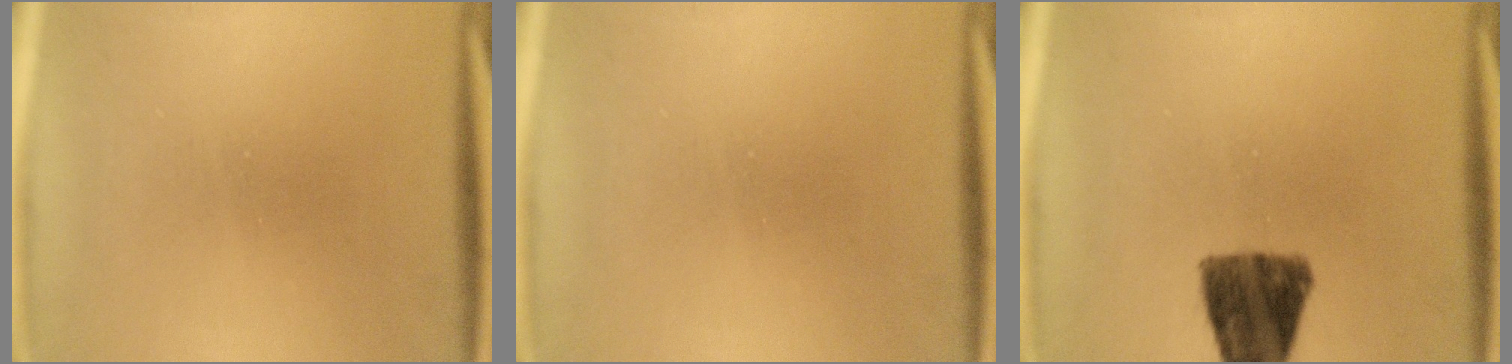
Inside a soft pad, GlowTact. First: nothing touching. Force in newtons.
{"total": 0.0}
{"total": 10.3}